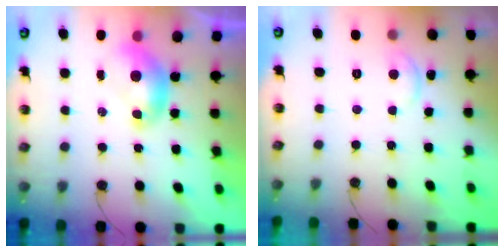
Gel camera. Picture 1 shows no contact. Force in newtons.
{"total": 2.0, "press": 2.0, "slide": 0.3}